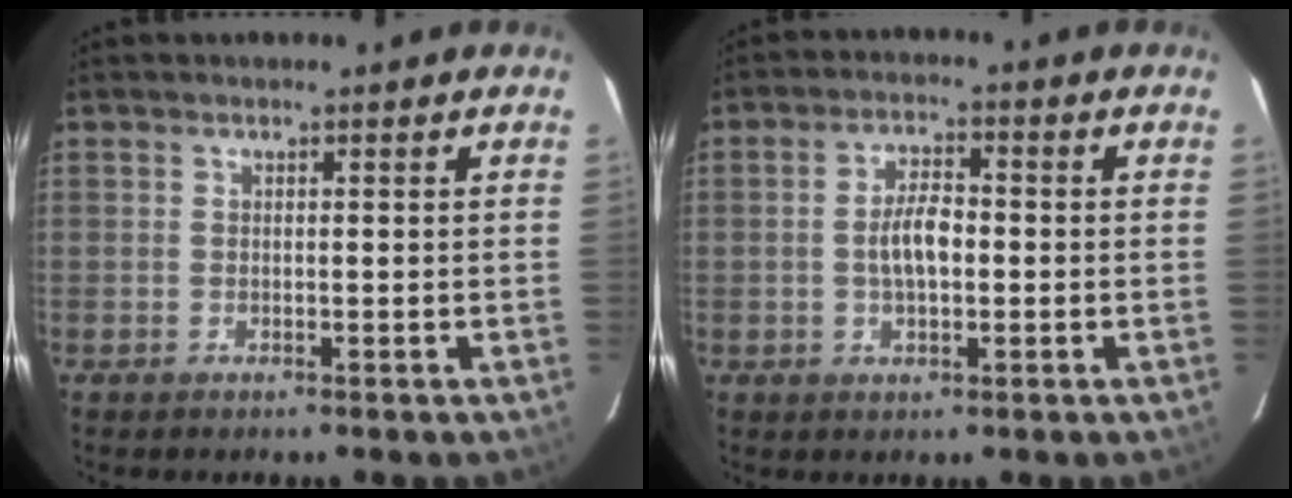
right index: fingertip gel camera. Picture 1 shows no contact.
{"total": 5.7, "force": [-0.5, 2.5, 5.0], "torque": [-0.095, 0.008, -0.005]}